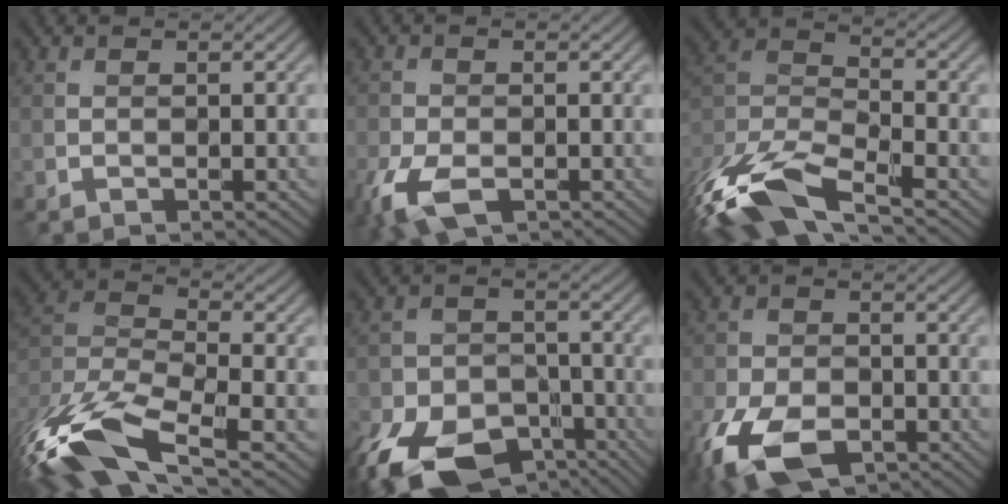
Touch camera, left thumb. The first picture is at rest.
{"total": 6.2, "force": [-3.0, 3.4, 4.3], "torque": [-0.107, -0.014, -0.065]}
{"total": 14.1, "force": [-9.3, 4.7, 9.4], "torque": [-0.223, -0.020, -0.191]}
{"total": 14.8, "force": [-8.8, 5.3, 10.6], "torque": [-0.262, -0.019, -0.177]}
{"total": 14.8, "force": [-9.1, 8.4, 8.0], "torque": [-0.182, -0.045, -0.150]}
{"total": 10.9, "force": [-6.0, 5.7, 7.0], "torque": [-0.171, -0.032, -0.118]}